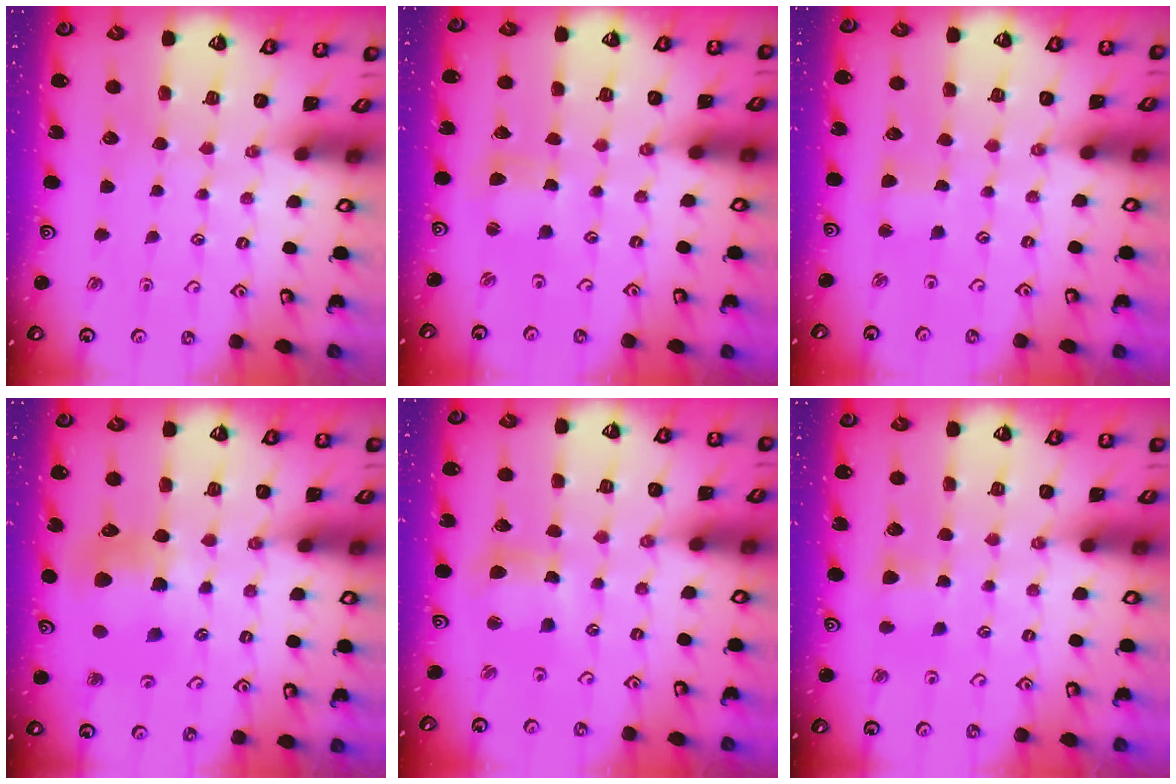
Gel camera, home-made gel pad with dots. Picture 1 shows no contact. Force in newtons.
{"total": 3.0, "press": 2.9, "slide": 0.4}
{"total": 2.2, "press": 2.2, "slide": 0.3}
{"total": 8.6, "press": 8.5, "slide": 1.3}
{"total": 7.3, "press": 7.2, "slide": 1.0}
{"total": 6.6, "press": 6.5, "slide": 0.8}